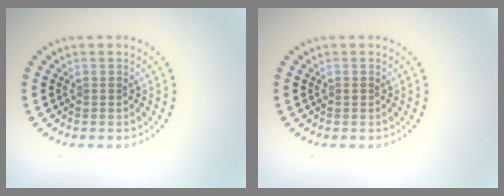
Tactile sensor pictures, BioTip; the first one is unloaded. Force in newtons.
{"total": 0.5, "press": 0.4, "slide": 0.3}